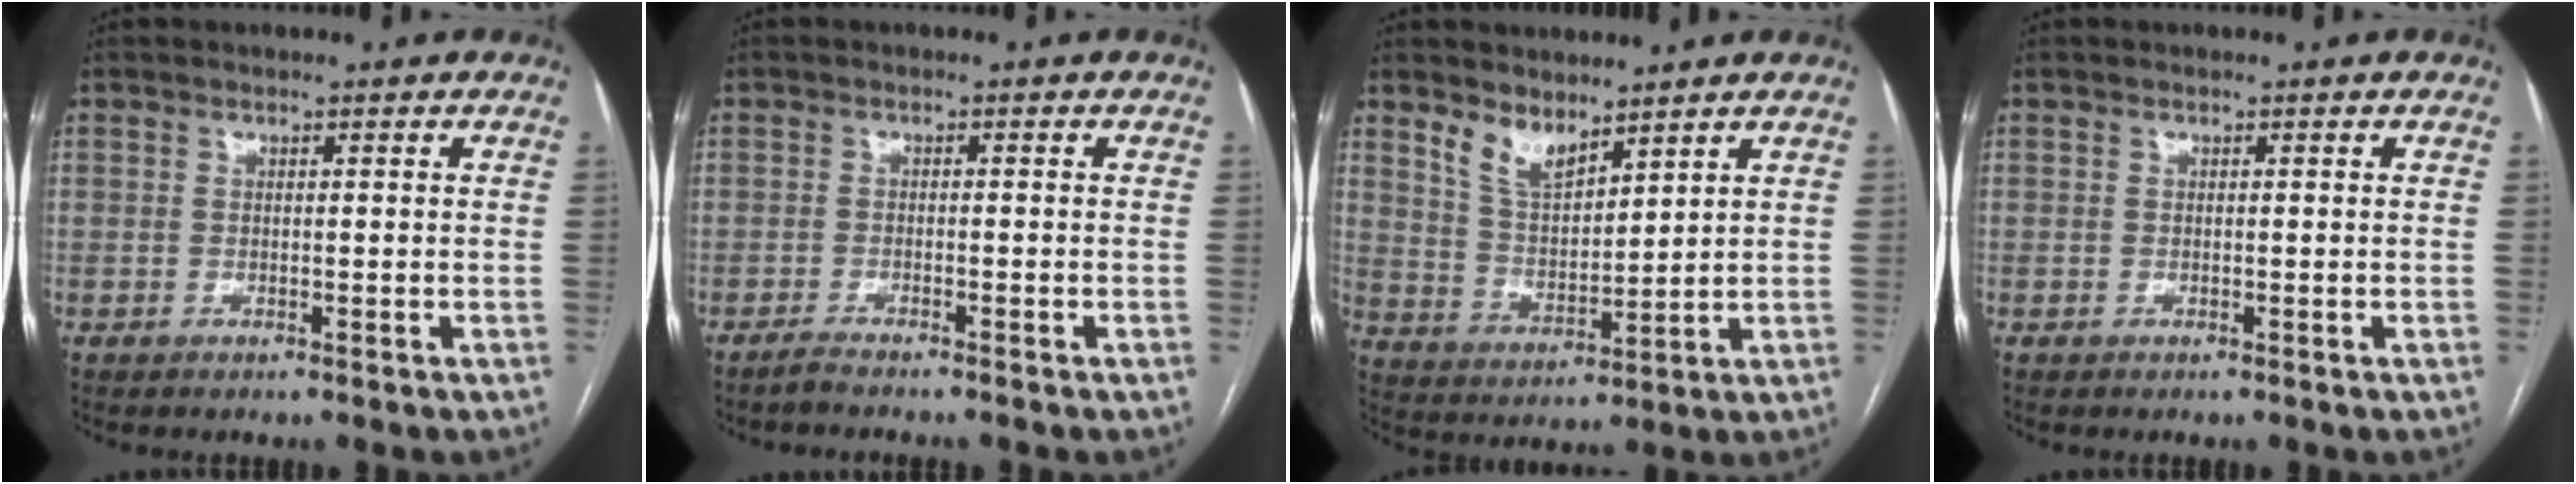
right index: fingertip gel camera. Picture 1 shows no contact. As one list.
[{"total": 2.2, "force": [-2.0, -0.2, 0.8], "torque": [-0.015, -0.001, -0.031]}, {"total": 6.2, "force": [4.9, 2.4, 2.9], "torque": [-0.057, -0.004, 0.106]}, {"total": 0.0}]